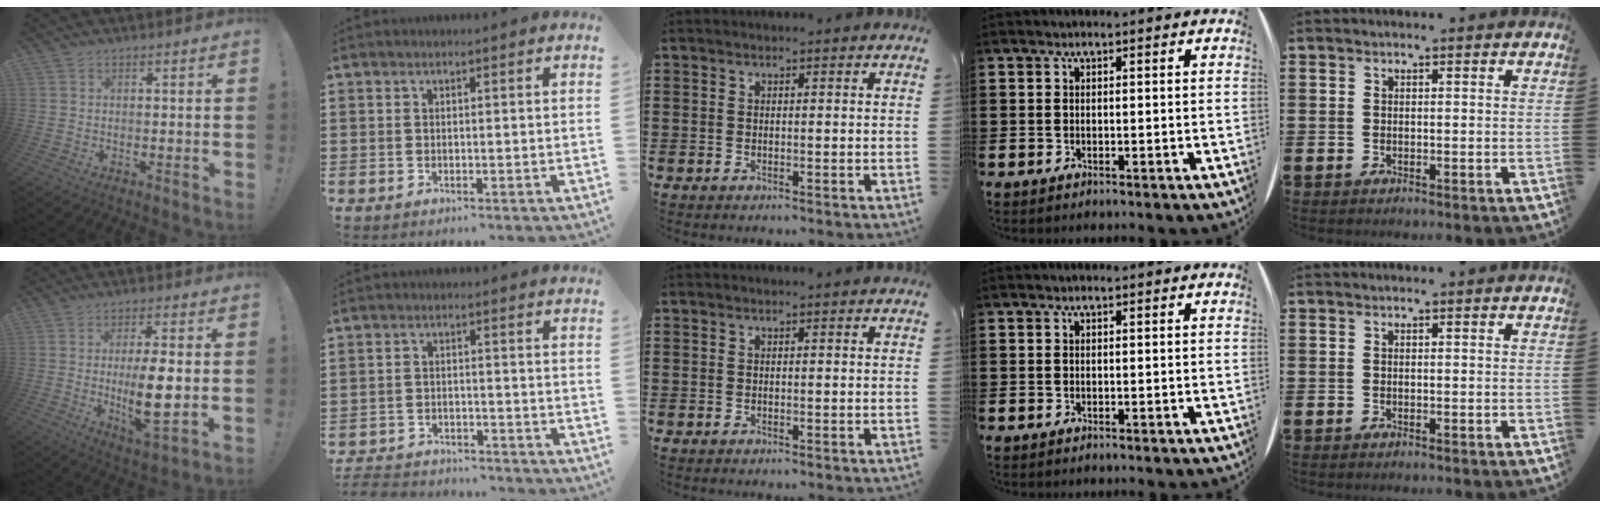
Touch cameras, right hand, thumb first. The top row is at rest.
{"thumb": {"total": 11.8, "force": [-0.7, 3.1, 11.4], "torque": [-0.196, -0.014, -0.018]}, "index": {"total": 3.8, "force": [-3.8, 0.5, 0.1], "torque": [-0.013, 0.000, -0.083]}}